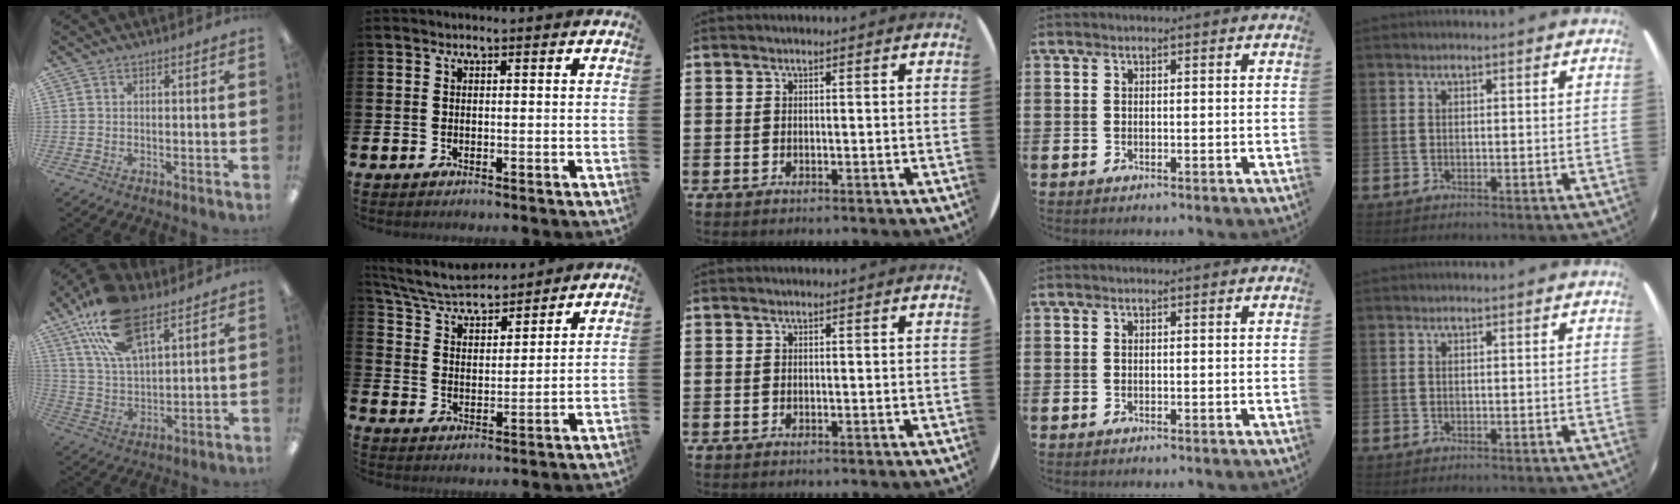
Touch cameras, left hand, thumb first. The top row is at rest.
{"thumb": {"total": 18.5, "force": [10.9, 8.9, 12.0], "torque": [-0.228, -0.030, 0.194]}, "index": {"total": 6.2, "force": [5.9, 1.0, 1.6], "torque": [-0.061, -0.036, 0.103]}}